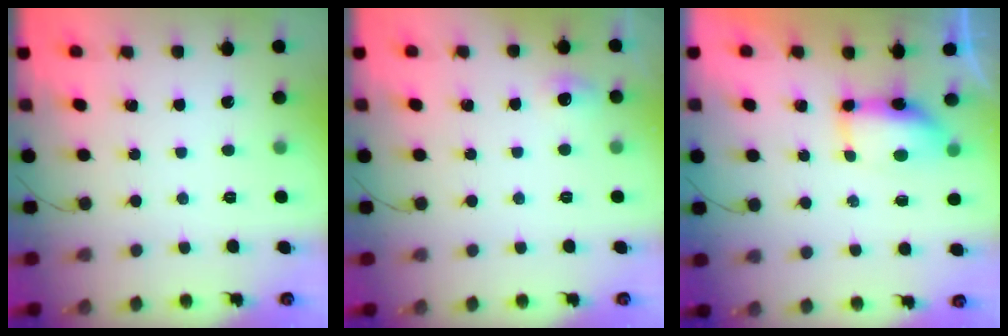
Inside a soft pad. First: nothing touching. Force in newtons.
{"total": 6.3, "press": 4.2, "slide": 4.7}
{"total": 6.7, "press": 6.6, "slide": 0.9}